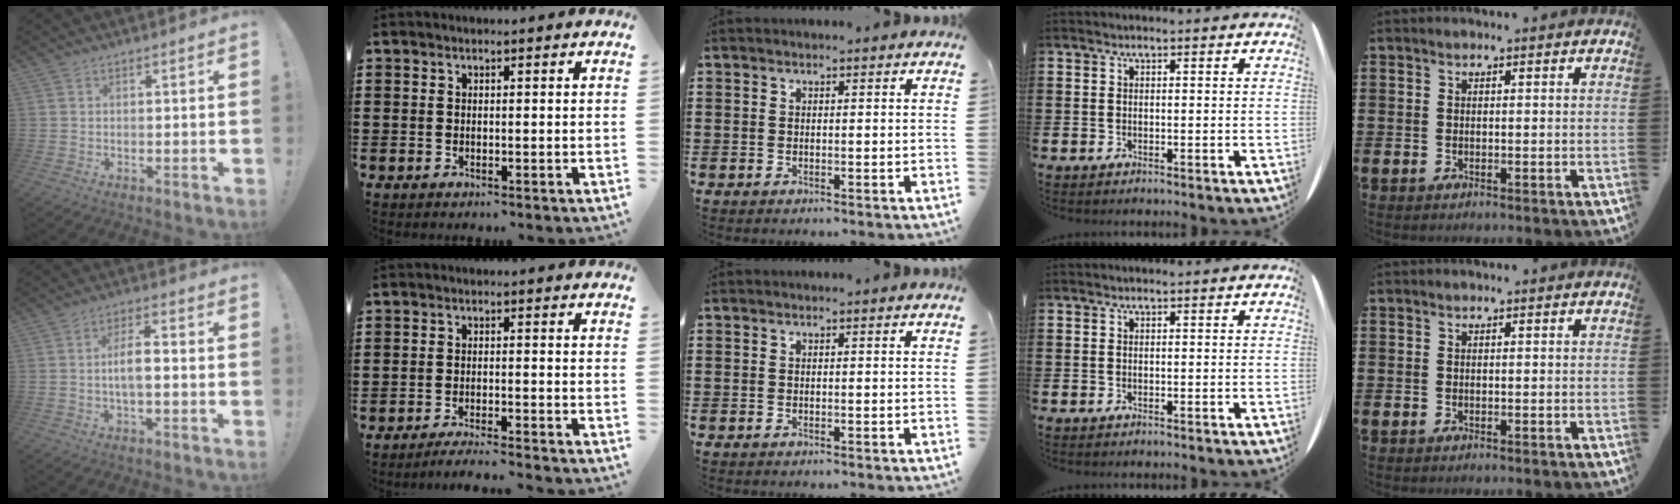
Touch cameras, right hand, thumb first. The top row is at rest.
{"thumb": {"total": 6.8, "force": [-0.9, 2.3, 6.3], "torque": [-0.109, 0.009, -0.020]}, "index": {"total": 2.9, "force": [-2.8, -0.5, 0.5], "torque": [-0.009, -0.004, -0.056]}}